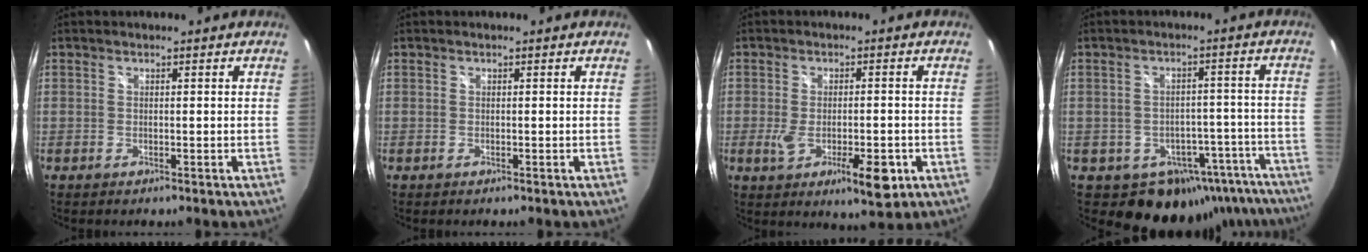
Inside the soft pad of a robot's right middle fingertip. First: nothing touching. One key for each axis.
{"total": 0.0}
{"total": 9.4, "fx": -3.2, "fy": 3.3, "fz": 8.2, "tx": -0.144, "ty": -0.019, "tz": -0.044}
{"total": 15.1, "fx": -11.3, "fy": 9.3, "fz": 4.0, "tx": -0.059, "ty": 0.040, "tz": -0.110}